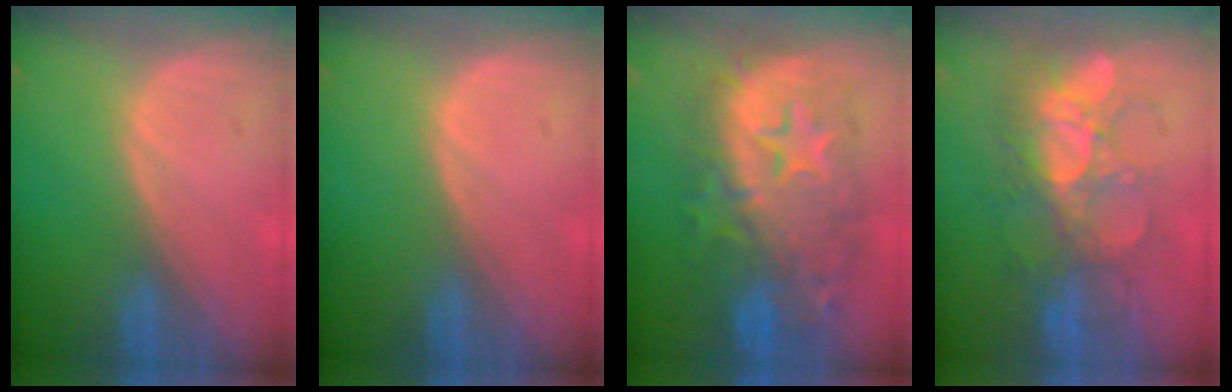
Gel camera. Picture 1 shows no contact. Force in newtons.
{"total": 0.0}
{"total": 12.5, "press": 12.5, "slide": 1.1}
{"total": 8.3, "press": 8.1, "slide": 1.8}